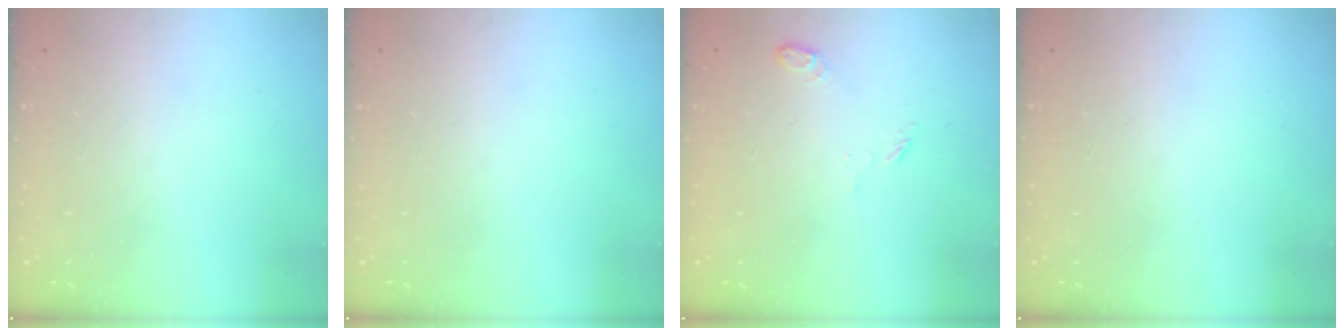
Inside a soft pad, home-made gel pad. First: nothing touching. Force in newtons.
{"total": 0.0}
{"total": 4.2, "press": 4.1, "slide": 0.9}
{"total": 1.1, "press": 1.1, "slide": 0.3}